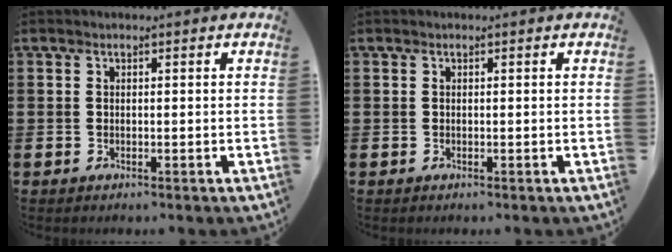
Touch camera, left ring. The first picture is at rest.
{"total": 0.0}